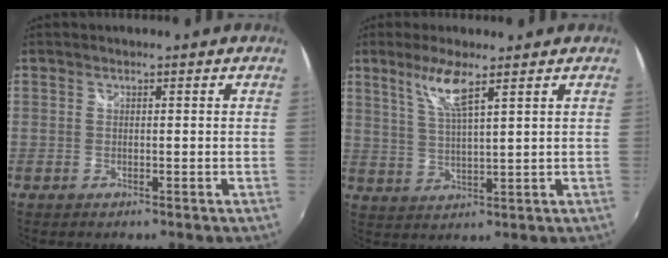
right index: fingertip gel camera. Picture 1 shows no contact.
{"total": 6.2, "force": [3.8, 0.5, 4.9], "torque": [-0.100, -0.004, 0.077]}